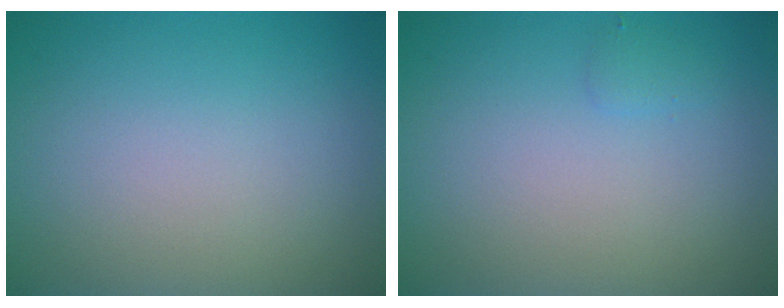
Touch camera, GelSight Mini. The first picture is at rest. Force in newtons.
{"total": 0.7, "press": 0.7, "slide": 0.1}